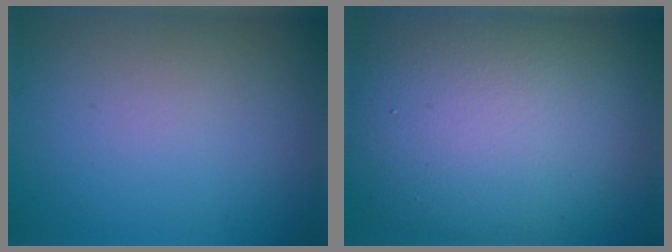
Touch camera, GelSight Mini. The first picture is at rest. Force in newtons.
{"total": 15.4, "press": 15.4, "slide": 0.5}